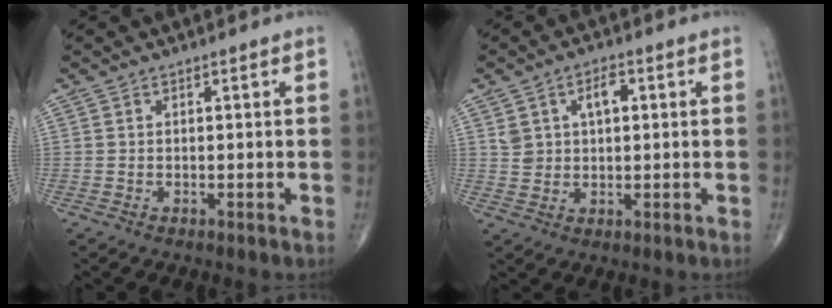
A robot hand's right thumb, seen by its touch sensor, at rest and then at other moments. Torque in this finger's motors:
{"motor_torque": [0.03, 0.04, 0.63, 0.52, 0.03]}